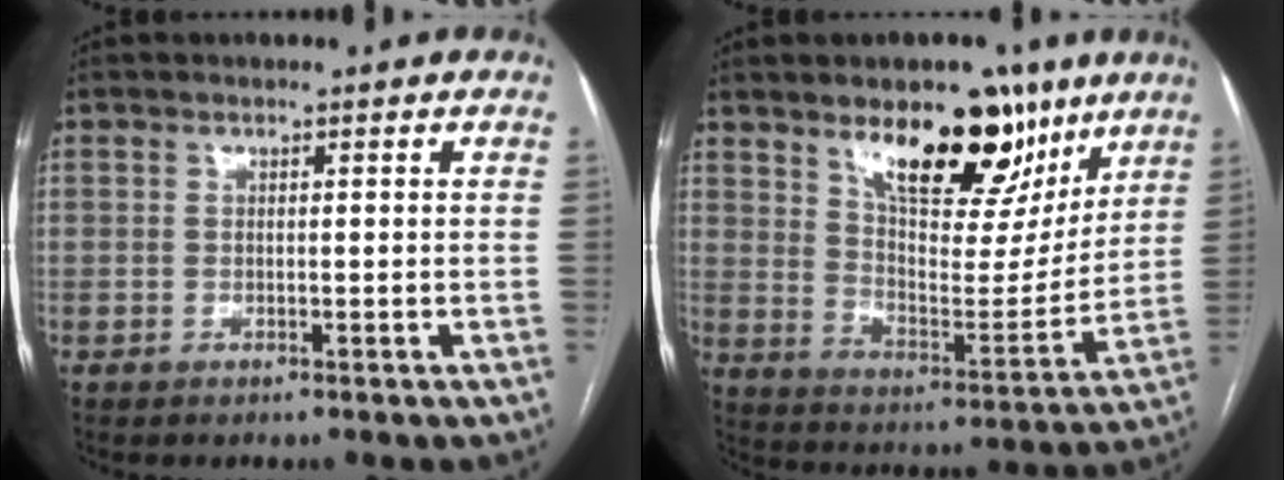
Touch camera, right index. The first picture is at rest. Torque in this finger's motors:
{"motor_torque": [1.06, 1.08, 0.45, 0.13]}